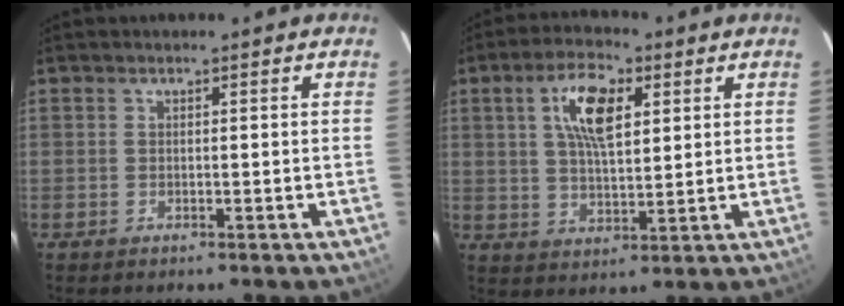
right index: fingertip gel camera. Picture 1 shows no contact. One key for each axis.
{"total": 9.7, "fx": 3.5, "fy": 4.1, "fz": 8.1, "tx": -0.151, "ty": 0.015, "tz": 0.064}